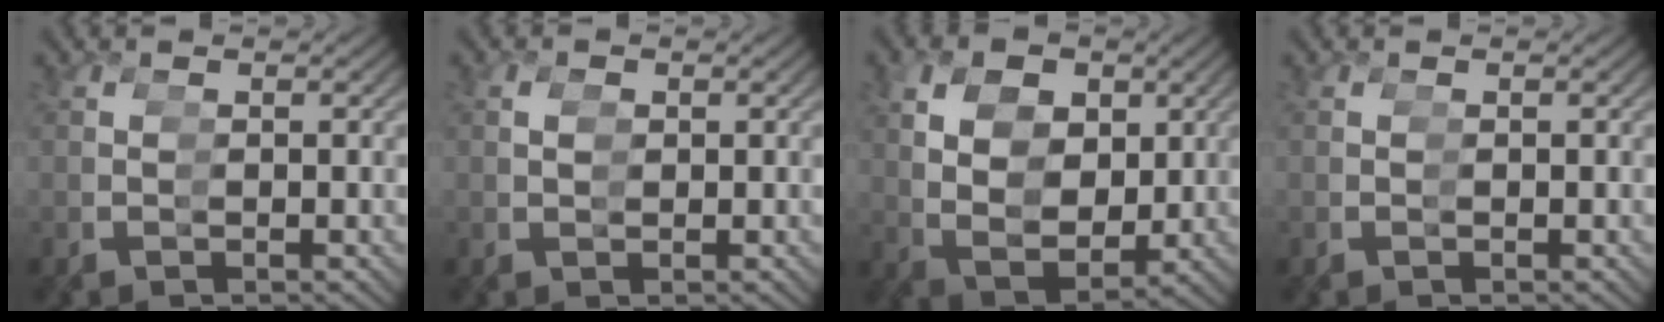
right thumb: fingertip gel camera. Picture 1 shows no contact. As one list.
[{"total": 0.8, "force": [0.3, -0.2, -0.8], "torque": [0.021, 0.002, 0.005]}, {"total": 6.7, "force": [1.6, 5.0, 4.2], "torque": [-0.088, -0.014, 0.035]}, {"total": 0.0}]